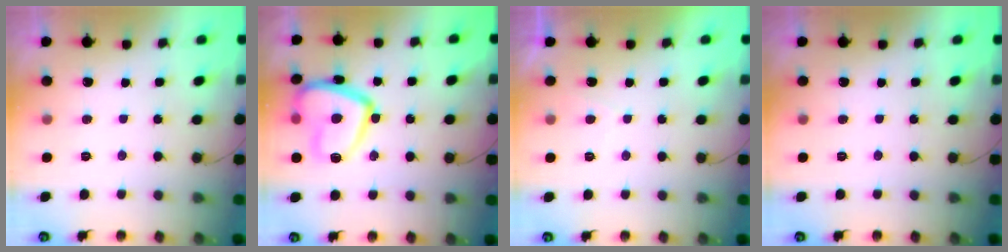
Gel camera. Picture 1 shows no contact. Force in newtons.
{"total": 14.7, "press": 14.7, "slide": 1.3}
{"total": 0.6, "press": 0.4, "slide": 0.4}
{"total": 0.0}